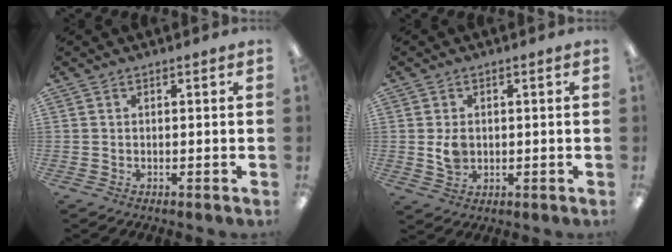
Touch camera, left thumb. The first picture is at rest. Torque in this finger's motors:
{"motor_torque": [-0.09, 0.28, 0.33, -0.33, 0.13]}